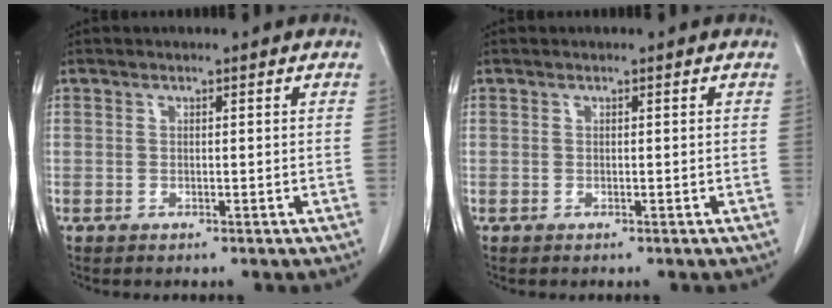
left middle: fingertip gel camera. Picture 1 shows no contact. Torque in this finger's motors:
{"motor_torque": [0.00, 0.00, -0.01, 0.00]}